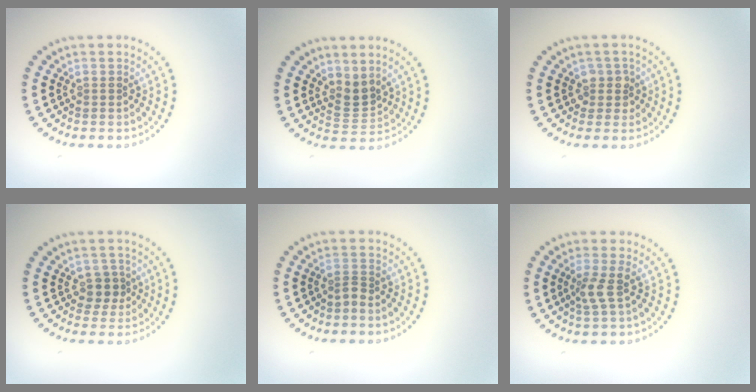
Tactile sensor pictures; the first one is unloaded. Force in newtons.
{"total": 2.2, "press": 1.6, "slide": 1.6}
{"total": 1.7, "press": 1.5, "slide": 0.7}
{"total": 1.9, "press": 1.5, "slide": 1.1}
{"total": 0.8, "press": 0.5, "slide": 0.6}
{"total": 1.9, "press": 1.4, "slide": 1.2}